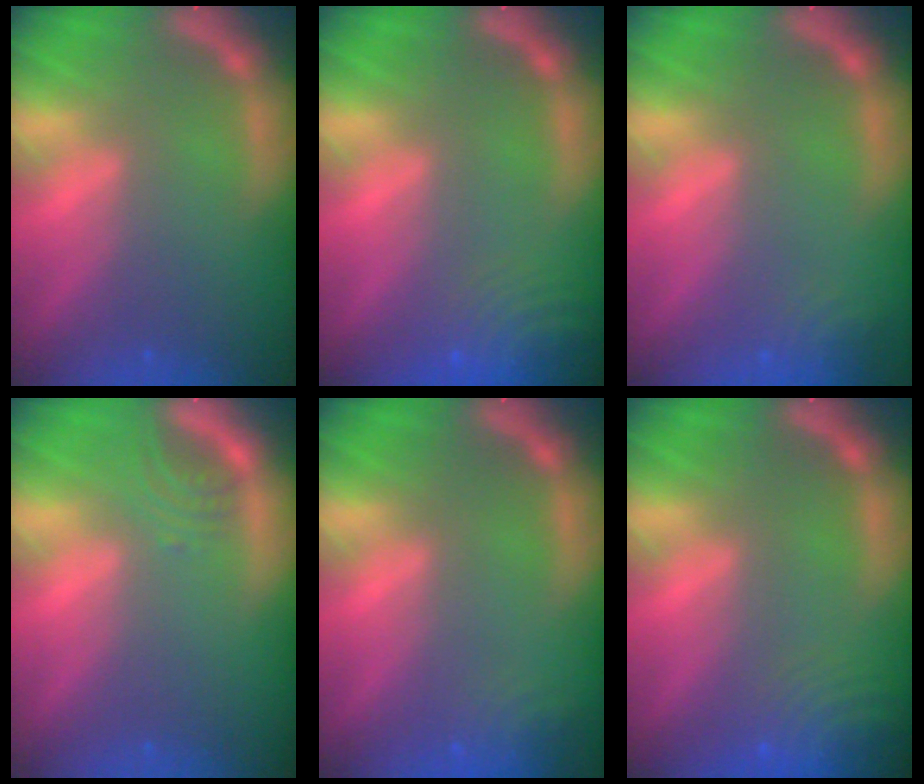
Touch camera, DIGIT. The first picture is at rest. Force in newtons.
{"total": 8.0}
{"total": 2.4}
{"total": 2.0}
{"total": 3.0}
{"total": 8.0}